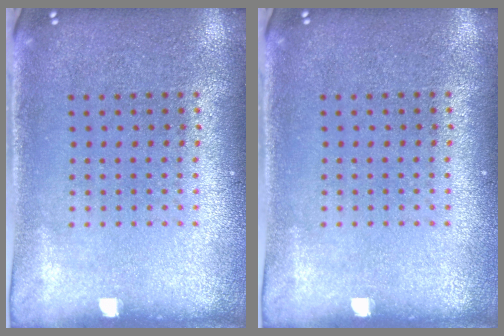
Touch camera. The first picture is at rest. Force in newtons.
{"total": 0.0}